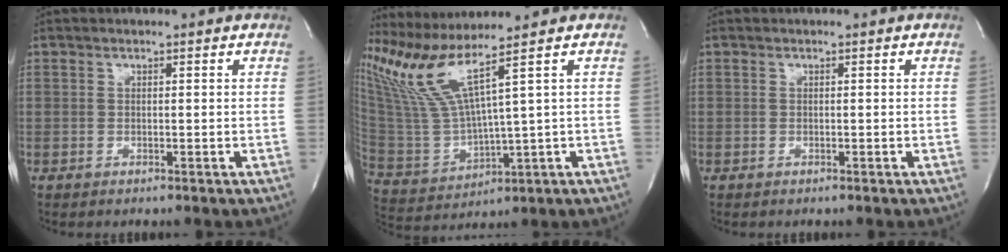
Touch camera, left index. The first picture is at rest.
{"total": 9.6, "force": [6.9, -2.8, 6.1], "torque": [-0.140, -0.013, 0.156]}
{"total": 0.0}